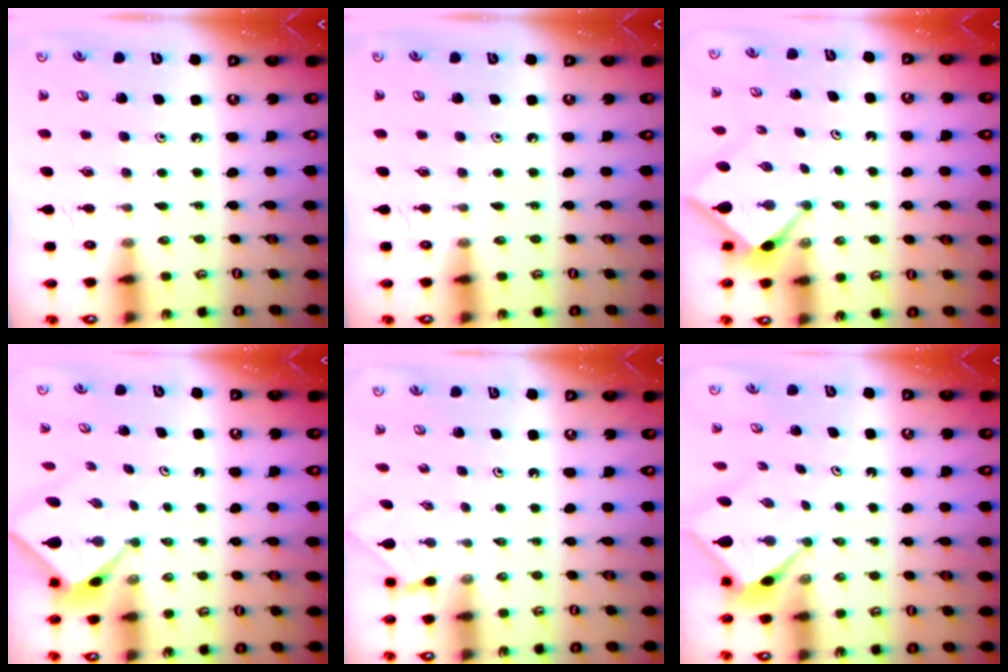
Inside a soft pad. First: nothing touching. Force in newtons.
{"total": 0.0}
{"total": 2.6, "press": 2.6, "slide": 0.3}
{"total": 2.1, "press": 2.1, "slide": 0.3}
{"total": 0.0}
{"total": 2.6, "press": 2.6, "slide": 0.1}